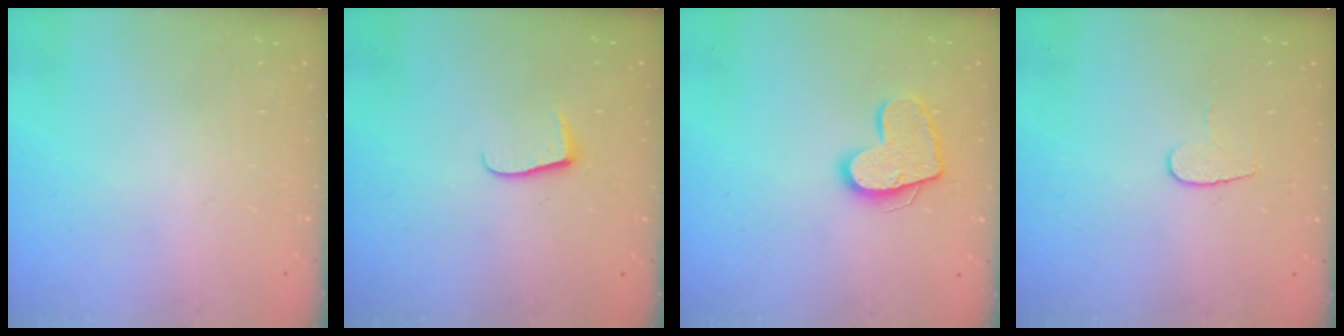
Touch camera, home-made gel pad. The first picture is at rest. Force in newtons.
{"total": 6.5, "press": 6.5, "slide": 0.6}
{"total": 13.9, "press": 13.8, "slide": 1.1}
{"total": 5.0, "press": 5.0, "slide": 0.5}